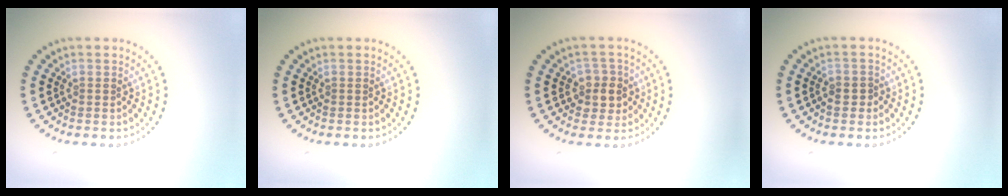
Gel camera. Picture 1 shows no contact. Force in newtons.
{"total": 0.0}
{"total": 2.6, "press": 2.4, "slide": 1.1}
{"total": 1.3, "press": 1.1, "slide": 0.6}